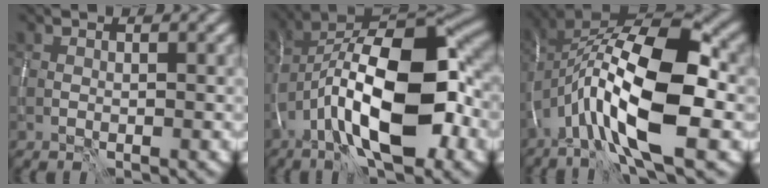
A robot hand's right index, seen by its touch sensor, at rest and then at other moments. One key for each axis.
{"total": 13.5, "fx": -3.9, "fy": 5.2, "fz": 11.8, "tx": -0.192, "ty": 0.017, "tz": -0.073}
{"total": 14.6, "fx": -3.0, "fy": 5.4, "fz": 13.3, "tx": -0.238, "ty": 0.020, "tz": -0.059}